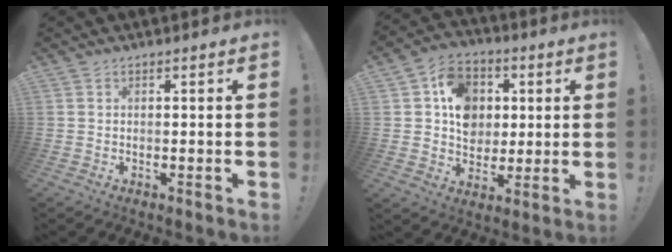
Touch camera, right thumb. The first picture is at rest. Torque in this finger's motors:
{"motor_torque": [1.53, 1.50, 0.80, -0.38, 0.10]}